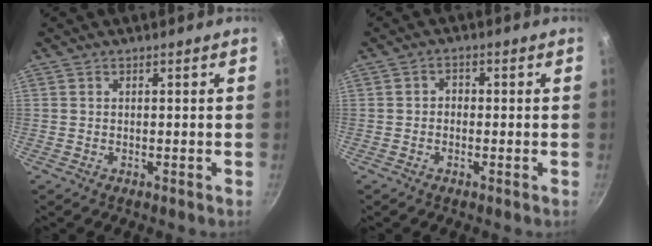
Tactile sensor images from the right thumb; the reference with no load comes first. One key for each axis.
{"total": 1.8, "fx": -0.5, "fy": 1.5, "fz": 0.9, "tx": -0.008, "ty": 0.009, "tz": -0.011}